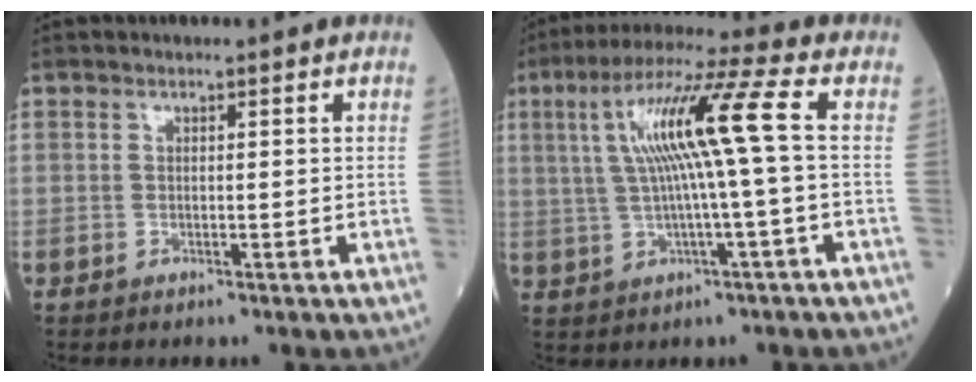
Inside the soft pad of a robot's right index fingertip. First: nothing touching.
{"total": 12.2, "force": [1.6, -0.7, 12.0], "torque": [-0.222, 0.026, 0.028]}